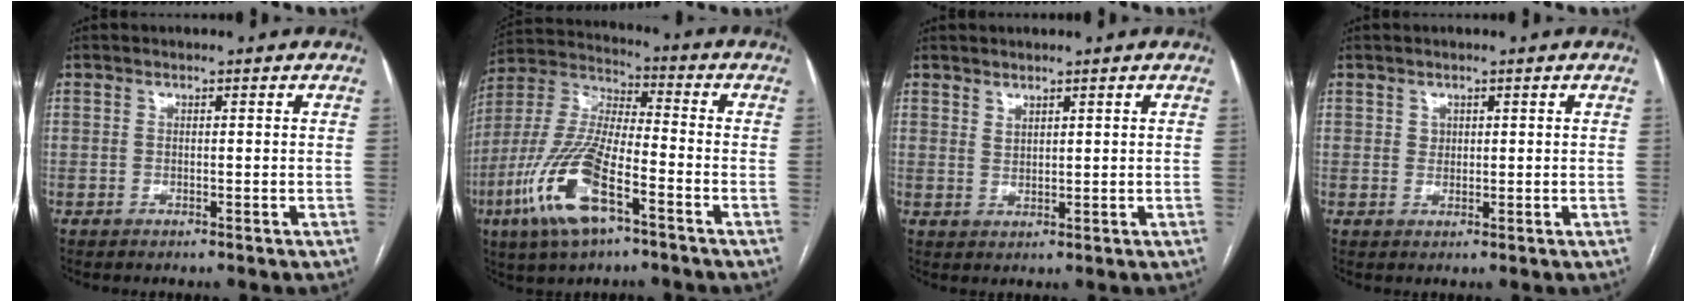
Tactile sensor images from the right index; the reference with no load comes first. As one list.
[{"total": 15.7, "force": [-7.2, 4.2, 13.3], "torque": [-0.296, -0.014, -0.132]}, {"total": 1.5, "force": [1.3, 0.6, 0.5], "torque": [-0.006, -0.005, 0.026]}, {"total": 1.2, "force": [0.5, 1.0, 0.3], "torque": [0.001, -0.002, 0.007]}]